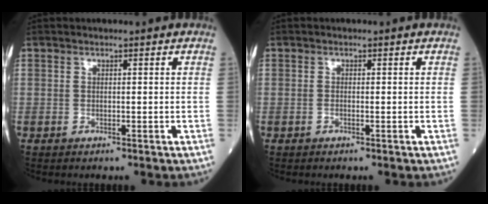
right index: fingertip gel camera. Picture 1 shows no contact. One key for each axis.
{"total": 0.0}